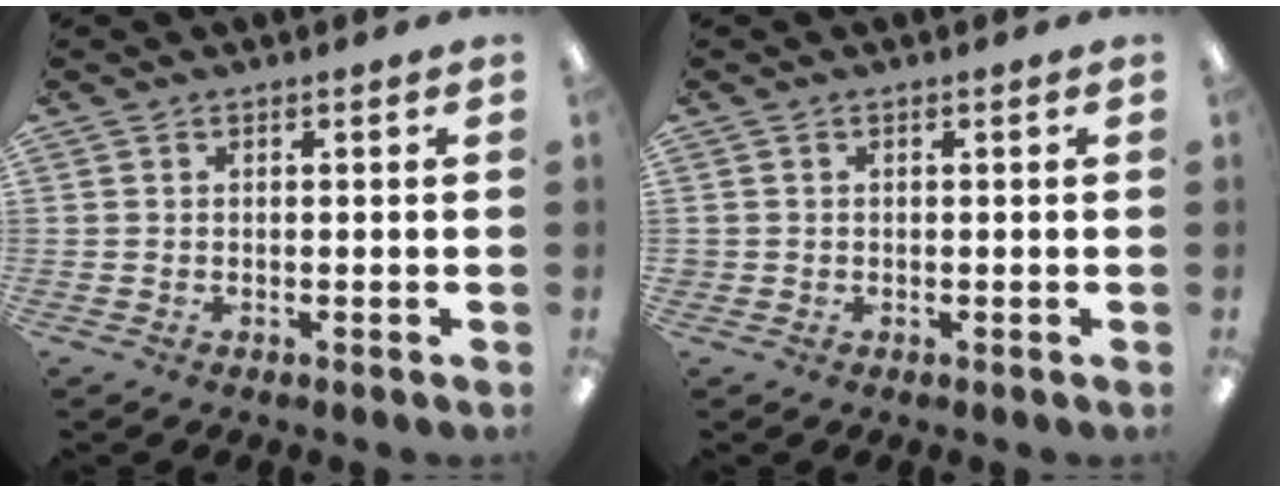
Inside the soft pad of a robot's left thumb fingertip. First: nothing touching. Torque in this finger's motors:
{"motor_torque": [-0.12, 0.11, 0.10, -0.10, 0.00]}